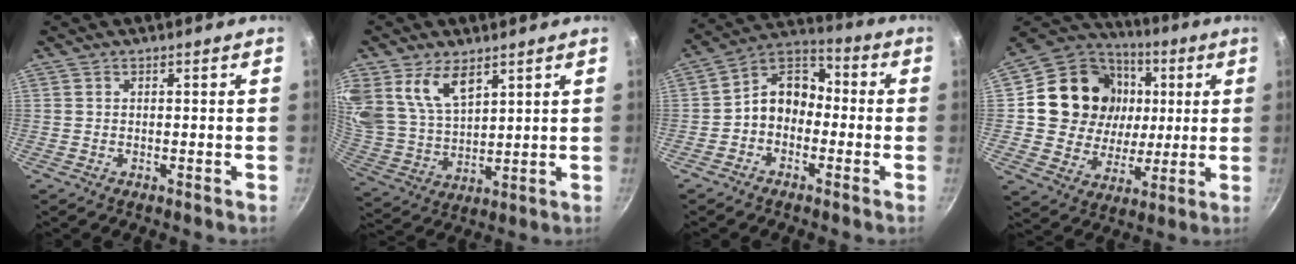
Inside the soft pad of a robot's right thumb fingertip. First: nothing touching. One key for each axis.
{"total": 11.6, "fx": 6.6, "fy": 6.5, "fz": 6.9, "tx": -0.119, "ty": -0.042, "tz": 0.140}
{"total": 9.4, "fx": -1.9, "fy": 7.3, "fz": 5.6, "tx": -0.058, "ty": 0.047, "tz": -0.058}
{"total": 20.9, "fx": 3.9, "fy": 18.0, "fz": 9.9, "tx": -0.162, "ty": 0.006, "tz": 0.070}